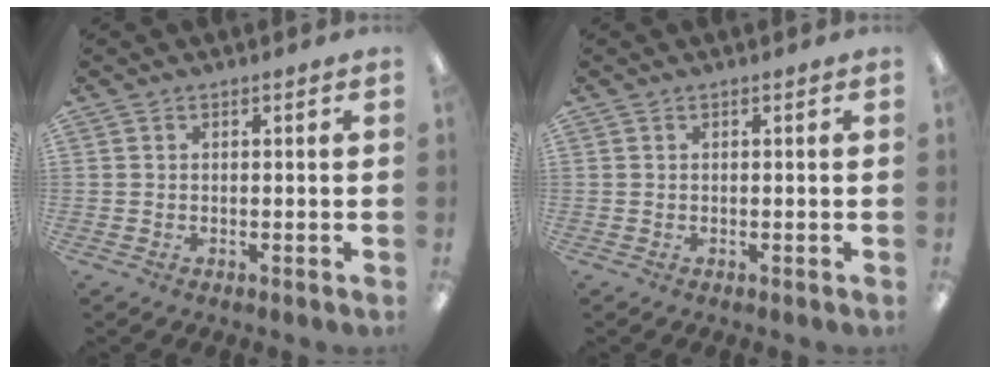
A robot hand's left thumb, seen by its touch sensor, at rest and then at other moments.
{"total": 0.0}